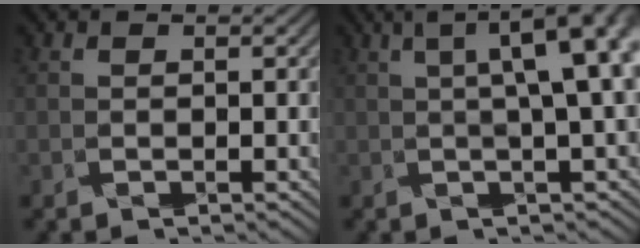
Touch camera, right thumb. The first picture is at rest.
{"total": 9.0, "force": [1.7, 1.6, 8.7], "torque": [-0.128, 0.026, 0.025]}